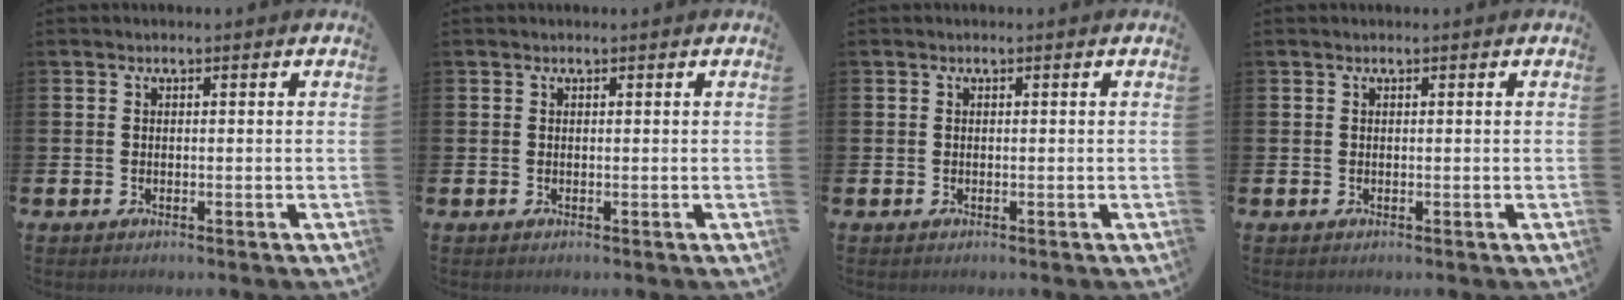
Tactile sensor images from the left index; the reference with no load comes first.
{"total": 0.0}
{"total": 0.0}
{"total": 0.0}